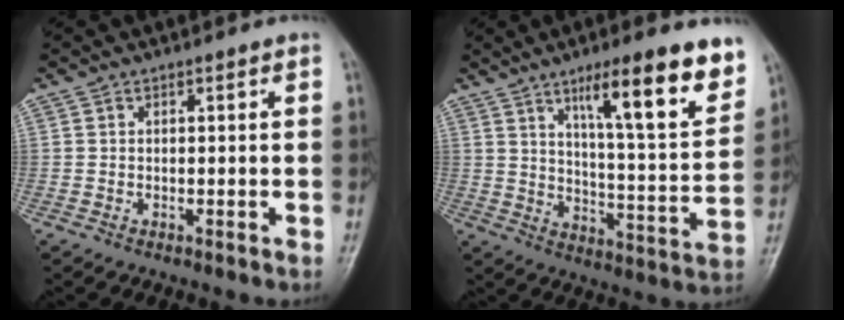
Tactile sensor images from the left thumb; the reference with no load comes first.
{"total": 17.3, "force": [10.2, 3.1, 13.7], "torque": [-0.176, -0.052, 0.161]}